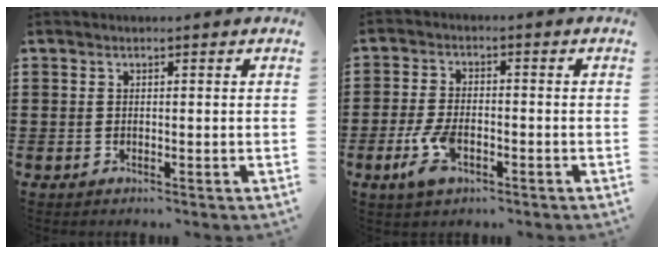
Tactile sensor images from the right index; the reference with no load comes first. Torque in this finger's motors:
{"motor_torque": [1.01, 0.26, 0.24, 0.16]}